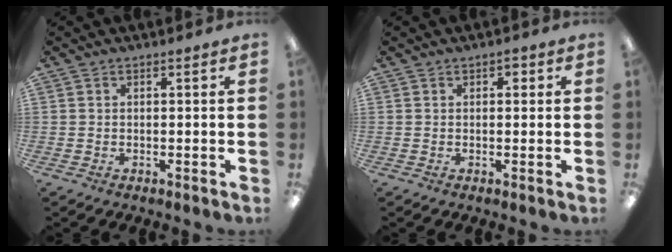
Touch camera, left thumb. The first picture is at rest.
{"total": 1.3, "force": [0.7, 0.8, 0.8], "torque": [-0.008, 0.001, 0.010]}